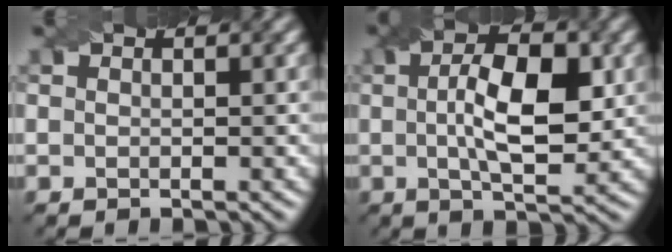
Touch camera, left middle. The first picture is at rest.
{"total": 7.5, "force": [0.8, 2.7, 6.9], "torque": [-0.114, 0.007, 0.010]}